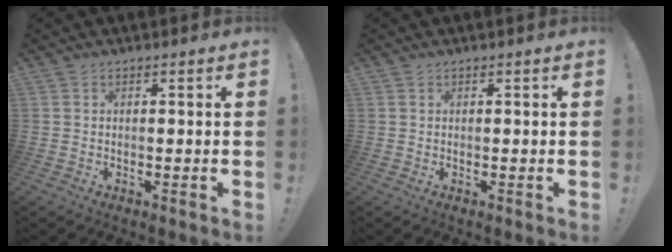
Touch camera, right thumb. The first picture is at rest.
{"total": 0.0}